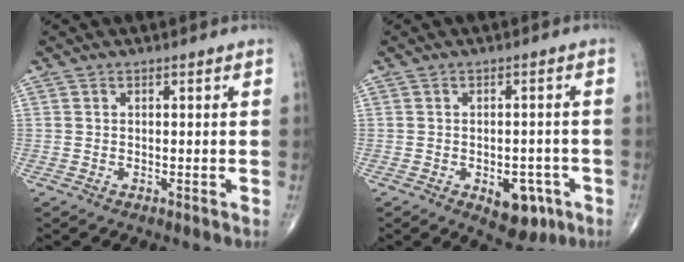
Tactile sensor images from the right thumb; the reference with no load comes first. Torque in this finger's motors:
{"motor_torque": [1.39, 1.11, 0.45, -0.63, 0.02]}